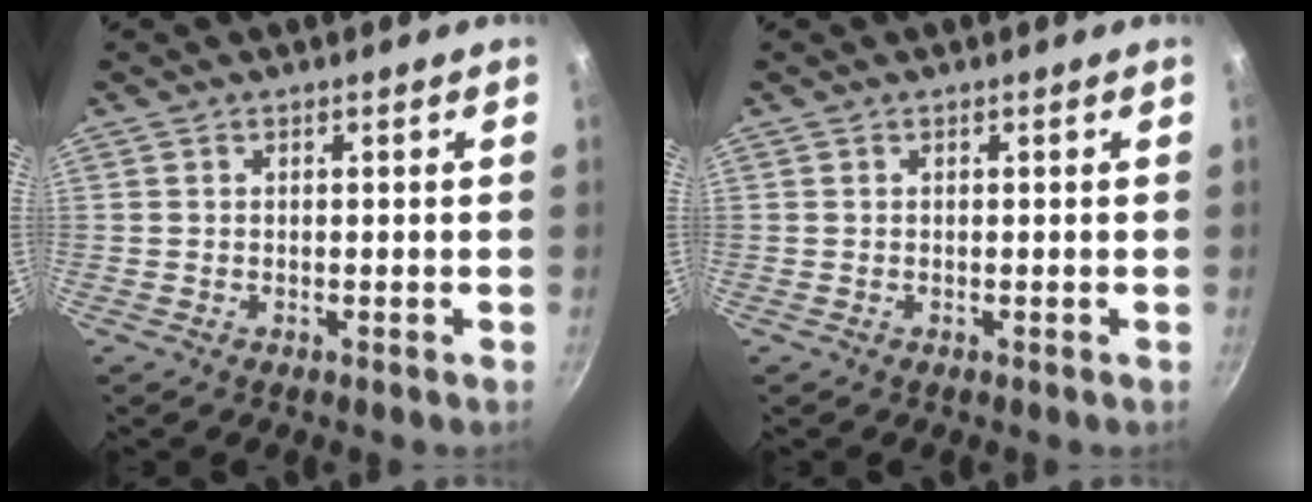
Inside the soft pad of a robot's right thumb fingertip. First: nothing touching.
{"total": 0.0}